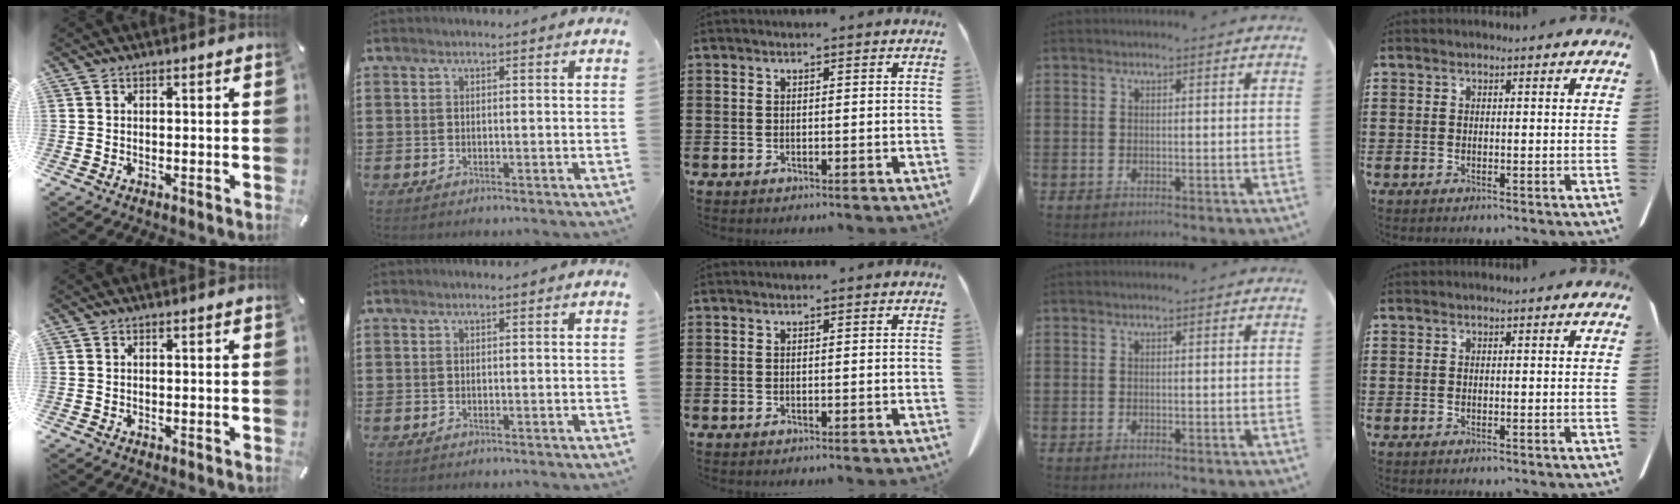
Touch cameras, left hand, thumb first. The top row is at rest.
{}